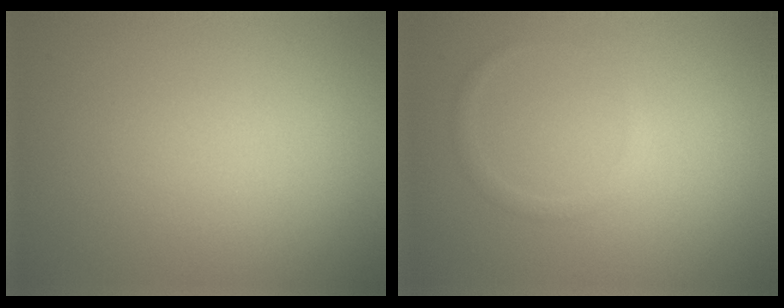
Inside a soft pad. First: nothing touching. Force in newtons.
{"total": 0.9, "press": 0.9, "slide": 0.1}